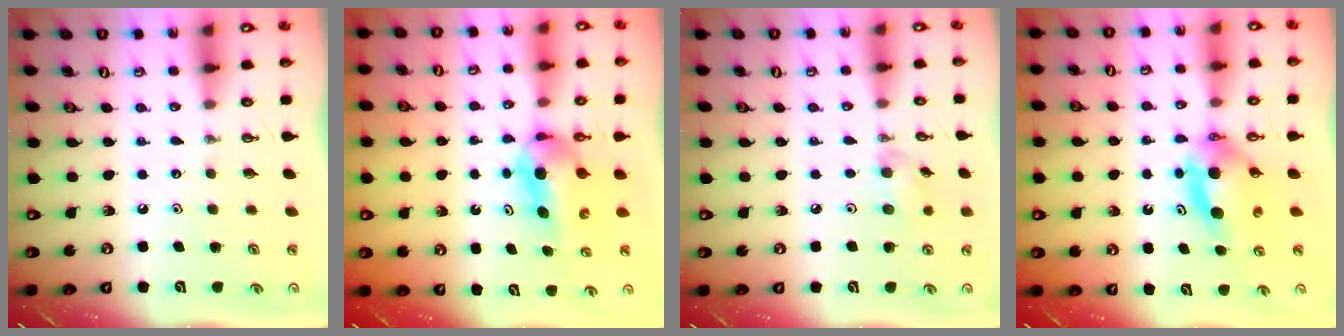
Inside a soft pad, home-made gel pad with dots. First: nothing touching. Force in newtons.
{"total": 8.3, "press": 4.3, "slide": 7.1}
{"total": 5.8, "press": 5.7, "slide": 1.4}
{"total": 5.5, "press": 5.1, "slide": 1.9}